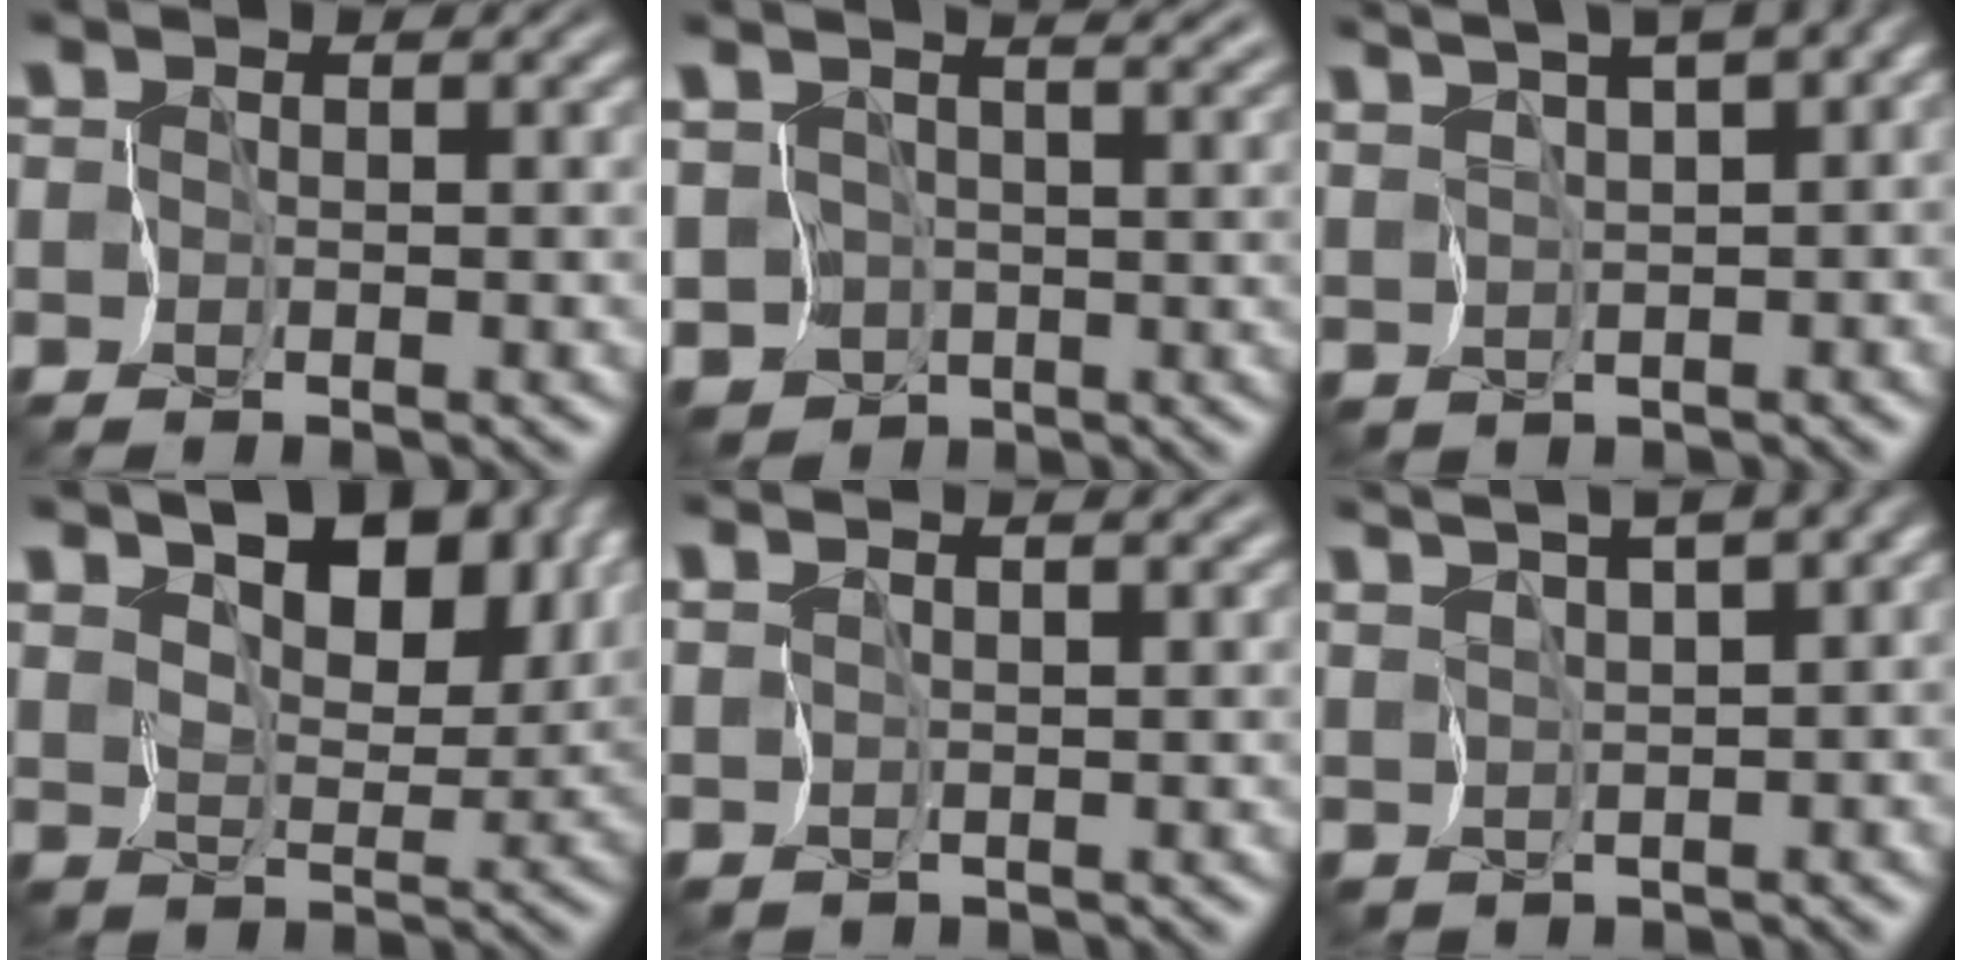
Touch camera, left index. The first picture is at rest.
{"total": 4.9, "force": [0.7, 3.8, 3.1], "torque": [-0.060, -0.003, 0.004]}
{"total": 9.8, "force": [4.9, 4.0, 7.5], "torque": [-0.150, 0.009, 0.100]}
{"total": 8.1, "force": [4.4, 4.1, 5.4], "torque": [-0.101, 0.000, 0.072]}
{"total": 2.7, "force": [2.2, 0.7, 1.4], "torque": [-0.038, 0.013, 0.035]}
{"total": 9.2, "force": [5.3, 3.2, 6.8], "torque": [-0.136, 0.015, 0.102]}